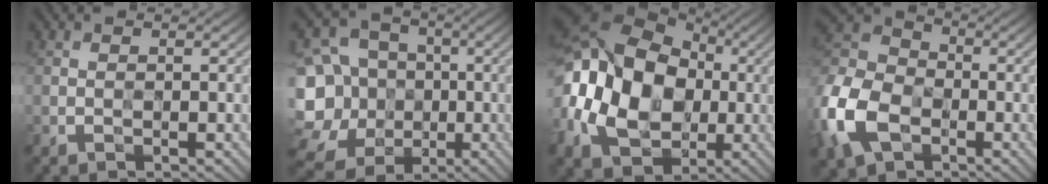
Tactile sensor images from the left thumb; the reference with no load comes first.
{"total": 17.1, "force": [-4.7, 15.2, 6.1], "torque": [-0.201, -0.006, -0.092]}
{"total": 18.7, "force": [0.3, 13.5, 13.0], "torque": [-0.279, 0.005, 0.007]}
{"total": 14.5, "force": [-5.7, 9.9, 8.9], "torque": [-0.252, -0.024, -0.129]}